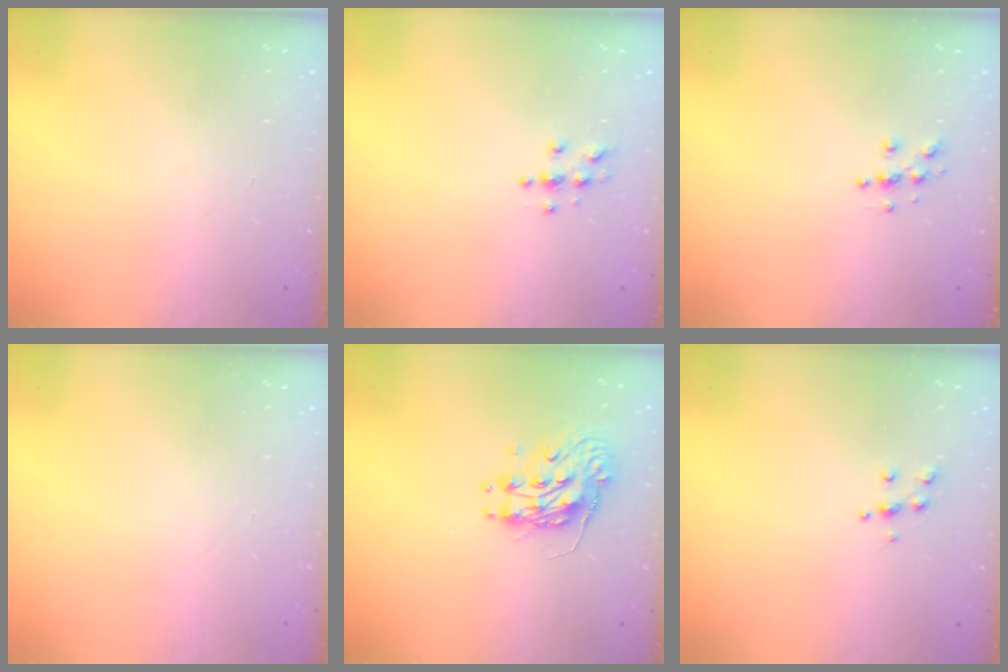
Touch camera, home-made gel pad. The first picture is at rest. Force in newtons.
{"total": 3.8, "press": 3.8, "slide": 0.4}
{"total": 5.0, "press": 5.0, "slide": 0.4}
{"total": 0.0}
{"total": 9.6, "press": 9.6, "slide": 0.4}
{"total": 4.8, "press": 4.7, "slide": 0.6}